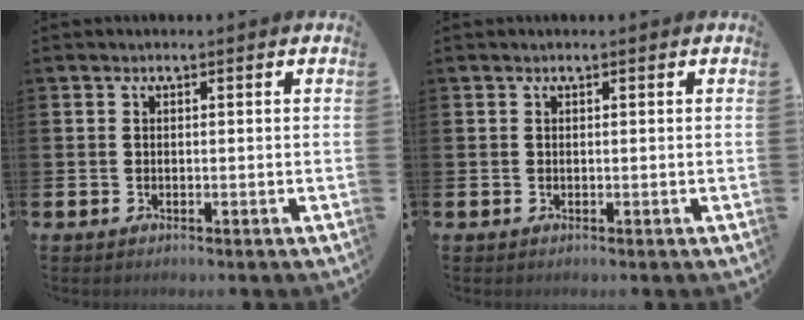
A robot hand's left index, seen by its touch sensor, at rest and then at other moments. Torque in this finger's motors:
{"motor_torque": [-0.06, -0.02, -0.14, 0.01]}